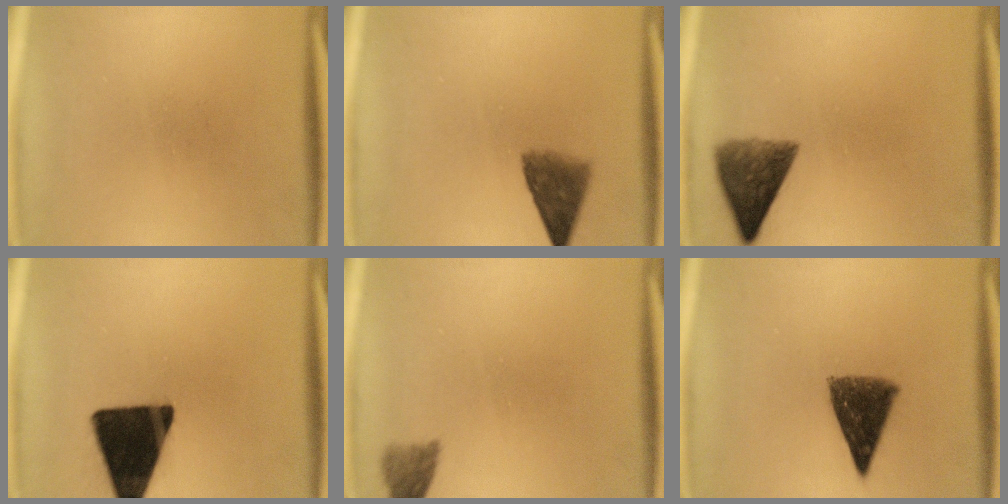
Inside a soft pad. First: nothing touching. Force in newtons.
{"total": 5.4}
{"total": 7.1}
{"total": 18.2}
{"total": 2.5}
{"total": 9.0}